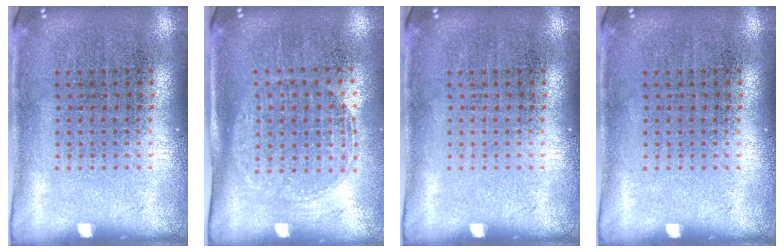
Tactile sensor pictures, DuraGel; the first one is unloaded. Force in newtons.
{"total": 1.5, "press": 1.3, "slide": 0.7}
{"total": 0.0}
{"total": 0.0}